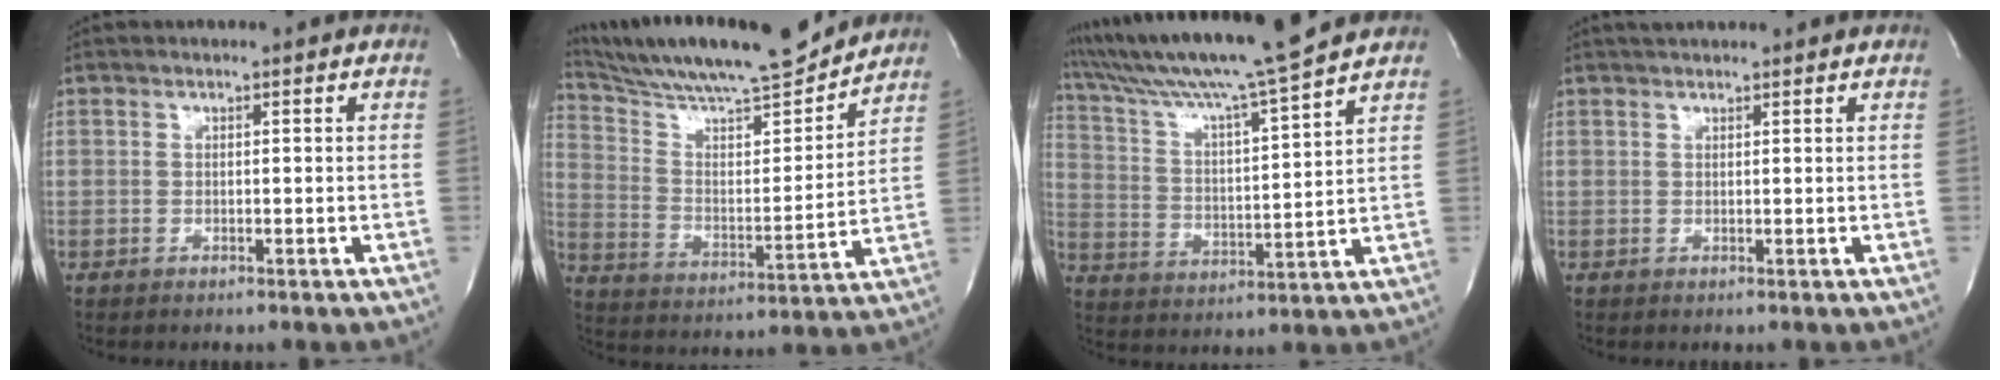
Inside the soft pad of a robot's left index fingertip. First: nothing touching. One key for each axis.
{"total": 20.2, "fx": 18.6, "fy": 1.4, "fz": 7.7, "tx": -0.141, "ty": -0.019, "tz": 0.298}
{"total": 17.4, "fx": 15.1, "fy": -1.5, "fz": 8.6, "tx": -0.154, "ty": -0.013, "tz": 0.248}
{"total": 3.0, "fx": 2.7, "fy": 0.4, "fz": 1.2, "tx": -0.012, "ty": 0.018, "tz": 0.044}